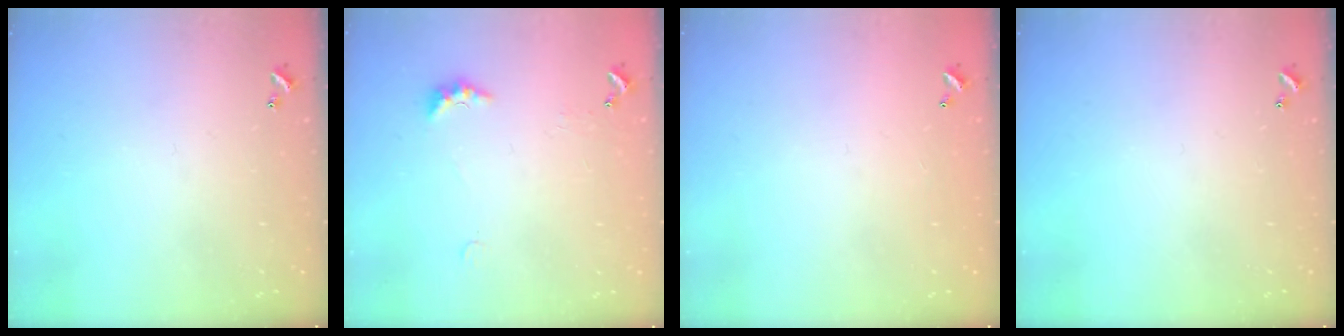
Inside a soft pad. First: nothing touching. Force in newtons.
{"total": 2.7, "press": 2.6, "slide": 0.6}
{"total": 3.0, "press": 3.0, "slide": 0.1}
{"total": 0.0}